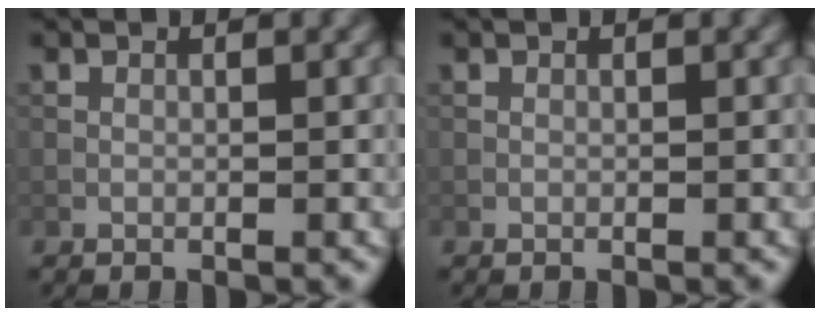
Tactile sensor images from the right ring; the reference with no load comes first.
{"total": 0.0}